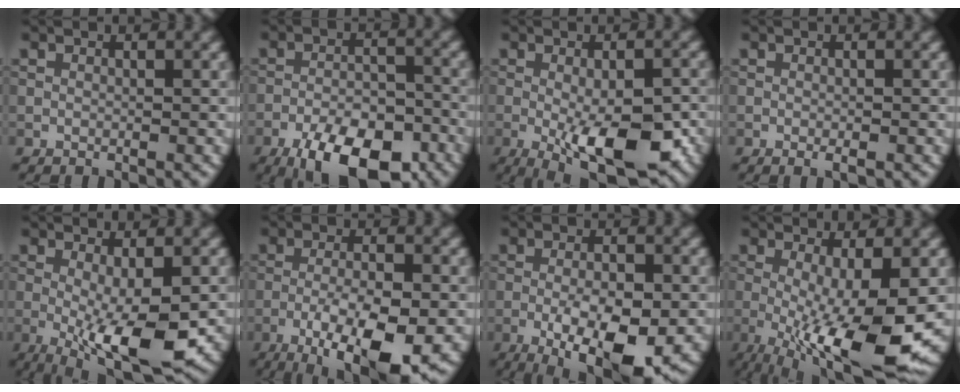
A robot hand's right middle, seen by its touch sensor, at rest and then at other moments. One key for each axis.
{"total": 10.2, "fx": -6.7, "fy": 4.0, "fz": 6.6, "tx": -0.102, "ty": -0.009, "tz": -0.109}
{"total": 9.6, "fx": -3.2, "fy": 3.4, "fz": 8.4, "tx": -0.133, "ty": -0.020, "tz": -0.040}
{"total": 0.9, "fx": -0.4, "fy": 0.2, "fz": 0.8, "tx": -0.012, "ty": -0.004, "tz": -0.005}
{"total": 8.1, "fx": -1.9, "fy": 1.9, "fz": 7.7, "tx": -0.135, "ty": -0.020, "tz": -0.029}
{"total": 10.4, "fx": -5.2, "fy": 3.0, "fz": 8.5, "tx": -0.150, "ty": -0.014, "tz": -0.087}
{"total": 9.6, "fx": -3.7, "fy": 3.4, "fz": 8.1, "tx": -0.133, "ty": -0.009, "tz": -0.057}
{"total": 11.2, "fx": -2.8, "fy": 2.7, "fz": 10.5, "tx": -0.181, "ty": -0.030, "tz": -0.036}